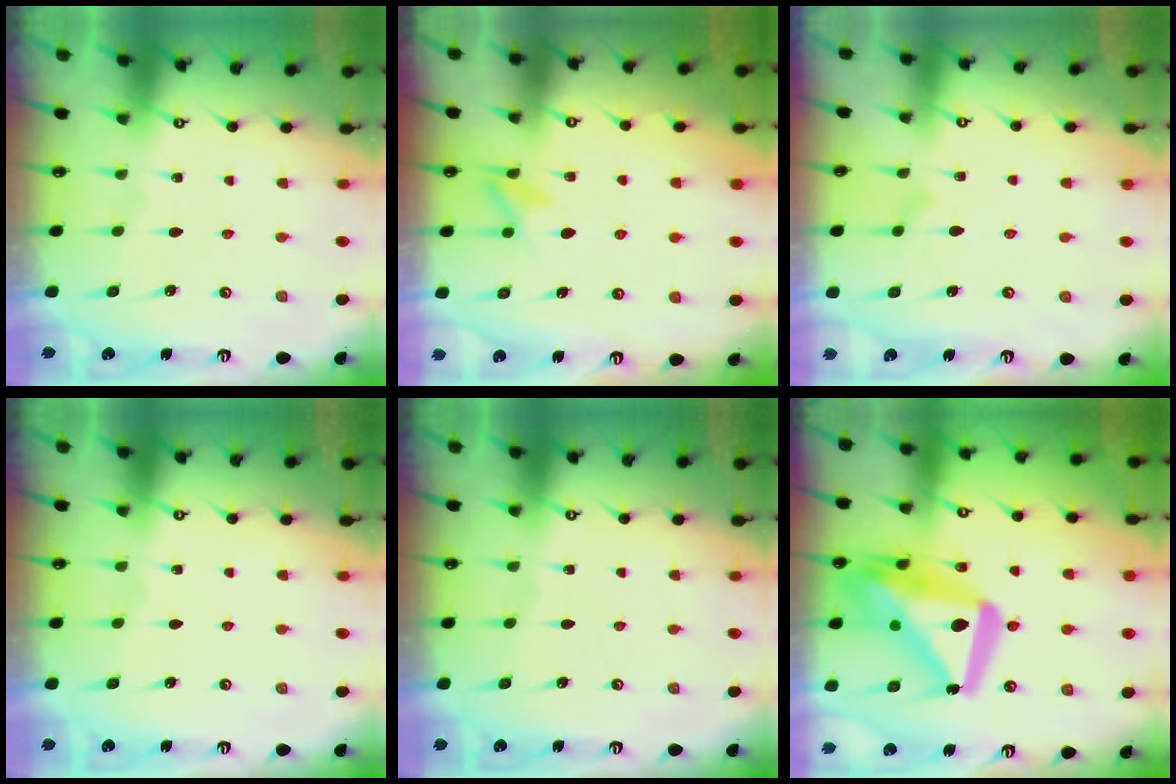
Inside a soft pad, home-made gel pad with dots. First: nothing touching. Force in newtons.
{"total": 8.6, "press": 8.5, "slide": 1.0}
{"total": 9.0, "press": 9.0, "slide": 0.5}
{"total": 0.0}
{"total": 0.0}
{"total": 21.5, "press": 21.4, "slide": 2.5}